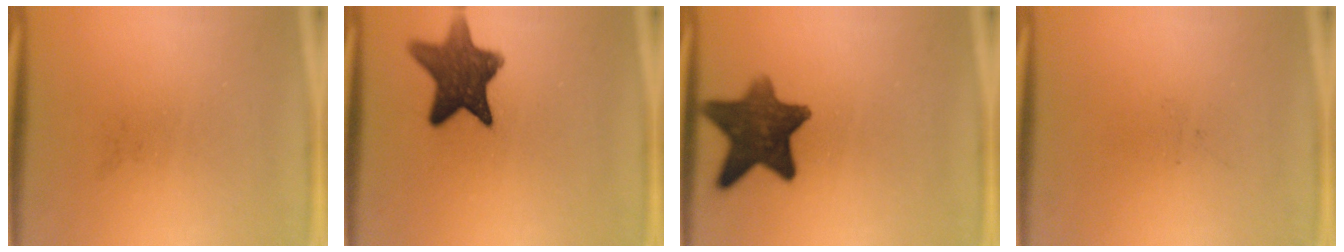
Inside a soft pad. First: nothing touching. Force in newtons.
{"total": 11.5}
{"total": 11.4}
{"total": 0.0}